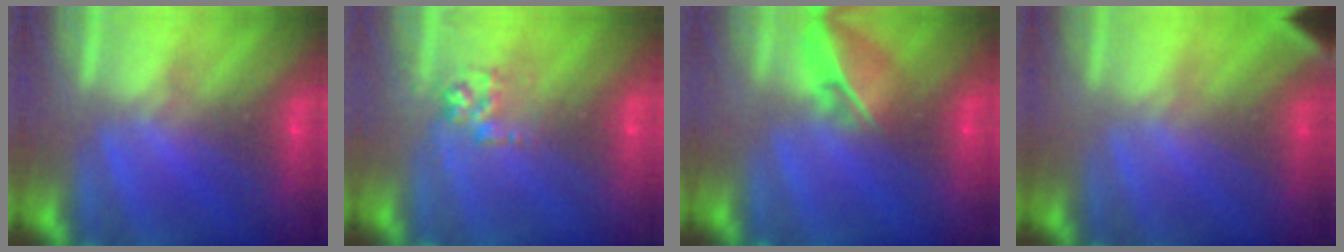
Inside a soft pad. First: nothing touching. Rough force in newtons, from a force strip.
{"total": 2.7}
{"total": 5.8}
{"total": 2.8}